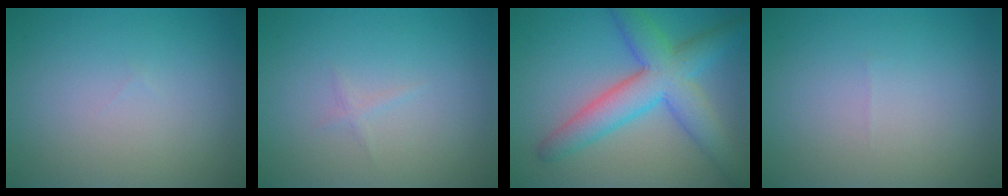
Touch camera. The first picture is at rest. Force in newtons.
{"total": 0.5, "press": 0.5, "slide": 0.0}
{"total": 7.2, "press": 7.2, "slide": 0.1}
{"total": 0.0}